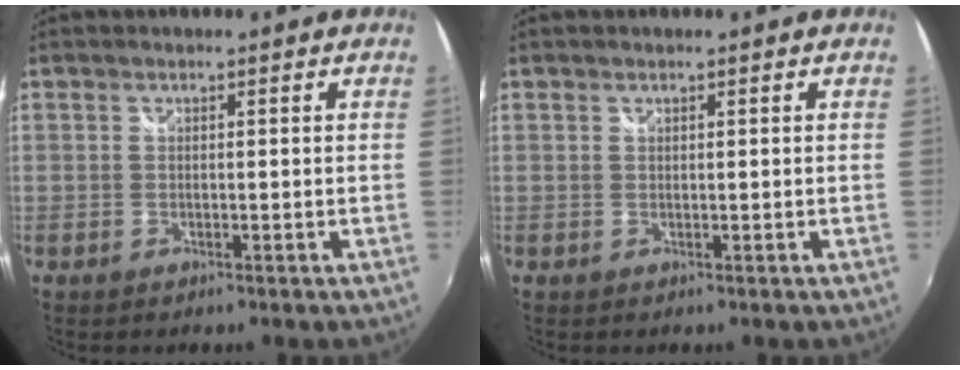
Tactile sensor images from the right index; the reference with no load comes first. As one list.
[{"total": 0.0}]